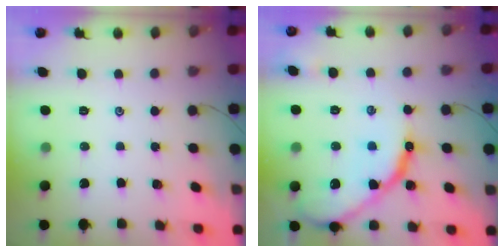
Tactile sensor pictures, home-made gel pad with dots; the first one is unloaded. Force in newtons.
{"total": 14.6, "press": 14.5, "slide": 1.1}